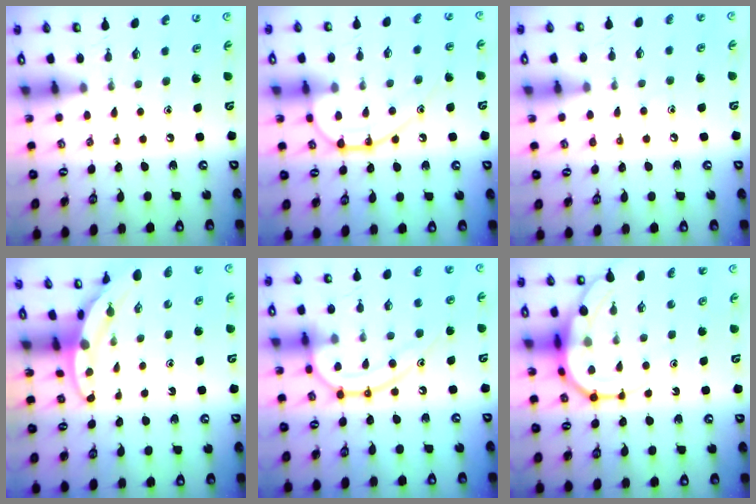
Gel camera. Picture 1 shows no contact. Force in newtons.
{"total": 12.0, "press": 12.0, "slide": 0.7}
{"total": 5.8, "press": 5.8, "slide": 0.4}
{"total": 3.5, "press": 3.5, "slide": 0.1}
{"total": 16.1, "press": 16.0, "slide": 1.4}
{"total": 10.4, "press": 10.3, "slide": 1.0}